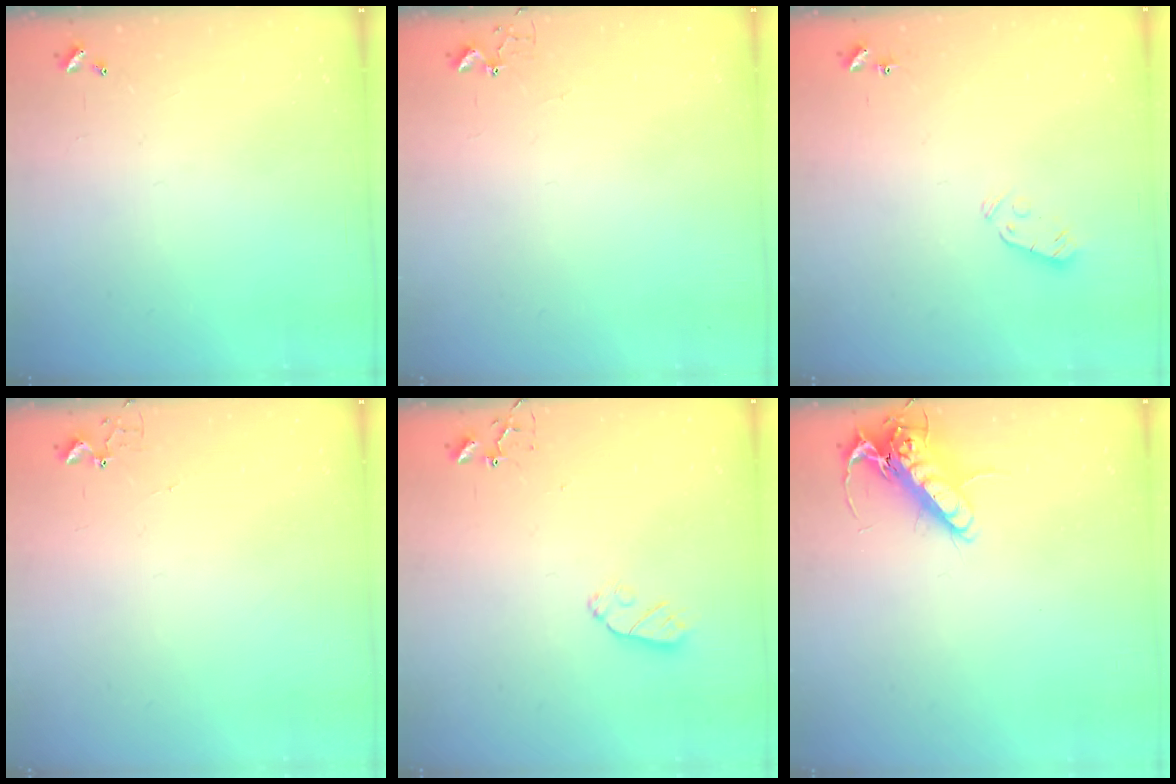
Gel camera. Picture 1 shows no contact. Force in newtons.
{"total": 2.7, "press": 2.7, "slide": 0.2}
{"total": 3.7, "press": 3.6, "slide": 0.6}
{"total": 2.9, "press": 2.9, "slide": 0.3}
{"total": 6.6, "press": 6.6, "slide": 0.2}
{"total": 14.2, "press": 14.0, "slide": 2.2}